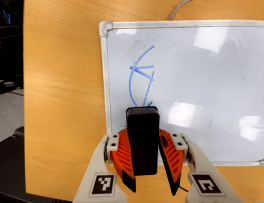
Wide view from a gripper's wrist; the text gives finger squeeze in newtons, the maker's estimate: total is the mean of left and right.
{"total": 10.1, "left": 10.3, "right": 9.8}